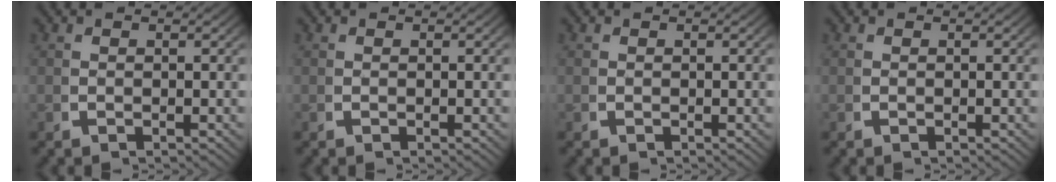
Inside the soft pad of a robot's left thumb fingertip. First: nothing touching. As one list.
[{"total": 0.0}, {"total": 0.0}, {"total": 0.0}]